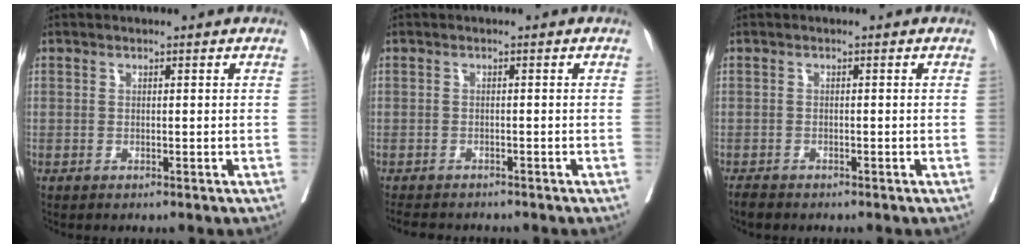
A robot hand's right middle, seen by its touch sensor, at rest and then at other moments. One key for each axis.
{"total": 5.9, "fx": -5.3, "fy": 1.8, "fz": 1.9, "tx": -0.025, "ty": -0.006, "tz": -0.077}
{"total": 1.6, "fx": -1.4, "fy": 0.6, "fz": 0.5, "tx": -0.012, "ty": -0.003, "tz": -0.023}